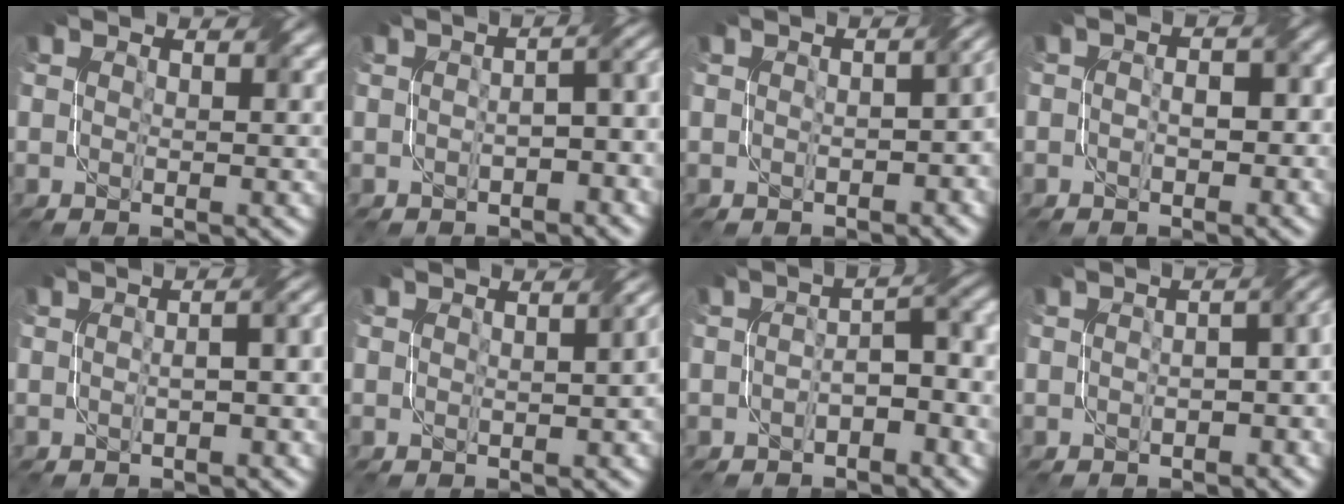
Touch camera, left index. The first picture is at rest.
{"total": 4.9, "force": [-0.9, 2.1, 4.4], "torque": [-0.044, 0.007, -0.010]}
{"total": 5.1, "force": [-0.7, 2.6, 4.3], "torque": [-0.032, 0.000, -0.004]}
{"total": 4.0, "force": [-0.1, 2.5, 3.2], "torque": [-0.029, 0.012, -0.013]}
{"total": 4.9, "force": [-0.3, 2.1, 4.4], "torque": [-0.039, 0.014, -0.010]}
{"total": 3.1, "force": [-0.1, 1.3, 2.8], "torque": [-0.019, 0.006, 0.005]}
{"total": 4.4, "force": [-1.6, 1.9, 3.6], "torque": [-0.049, 0.011, -0.028]}
{"total": 6.8, "force": [-0.7, 3.6, 5.8], "torque": [-0.036, 0.007, -0.015]}